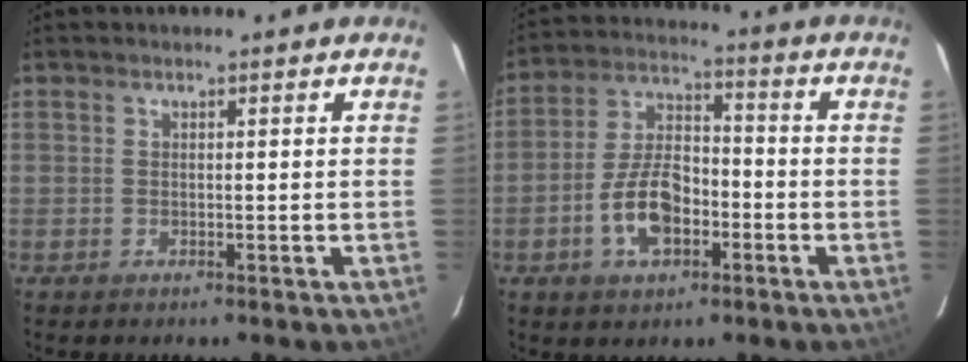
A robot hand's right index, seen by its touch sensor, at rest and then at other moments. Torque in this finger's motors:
{"motor_torque": [1.56, -0.40, 0.67, 0.06]}